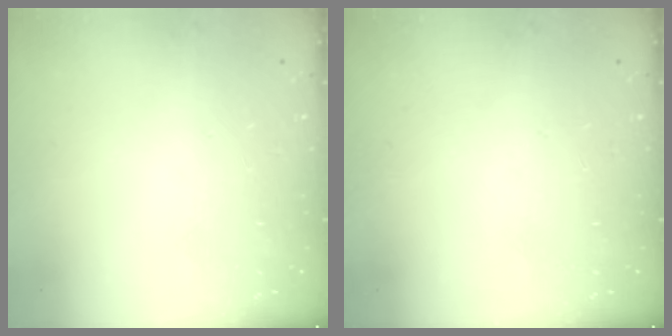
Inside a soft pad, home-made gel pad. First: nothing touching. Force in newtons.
{"total": 0.0}